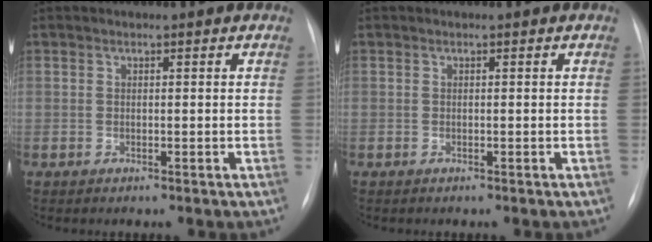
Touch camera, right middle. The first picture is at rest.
{"total": 0.0}